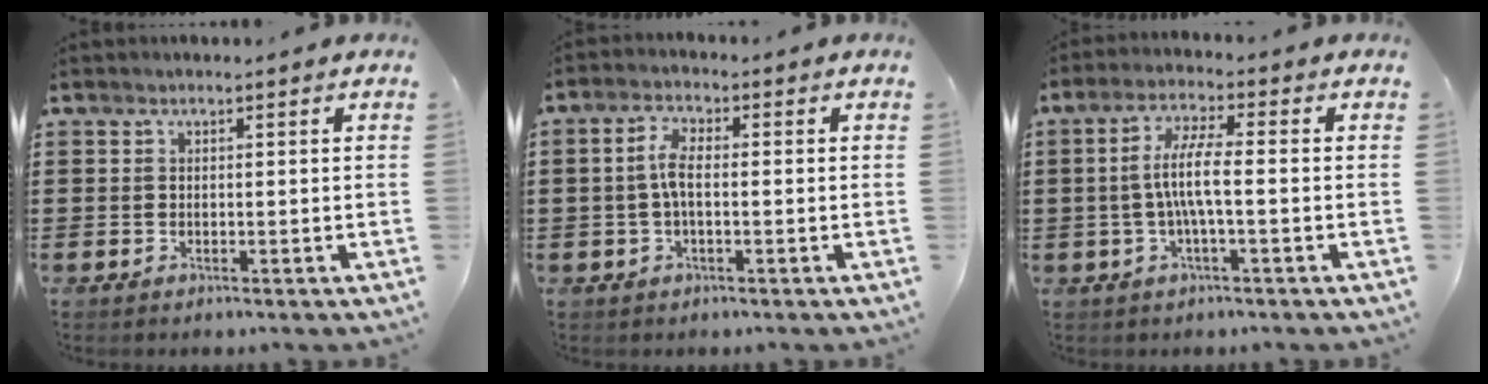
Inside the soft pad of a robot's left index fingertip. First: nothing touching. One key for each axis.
{"total": 4.7, "fx": -0.2, "fy": 1.9, "fz": 4.3, "tx": -0.095, "ty": 0.005, "tz": -0.008}
{"total": 6.7, "fx": -0.9, "fy": 1.1, "fz": 6.5, "tx": -0.139, "ty": -0.004, "tz": -0.027}